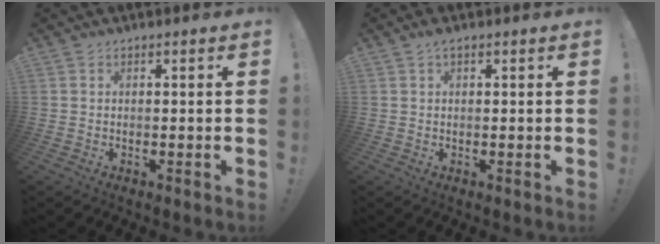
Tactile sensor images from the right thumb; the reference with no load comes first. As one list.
[{"total": 1.8, "force": [1.1, 0.8, 1.2], "torque": [-0.016, -0.002, 0.019]}]